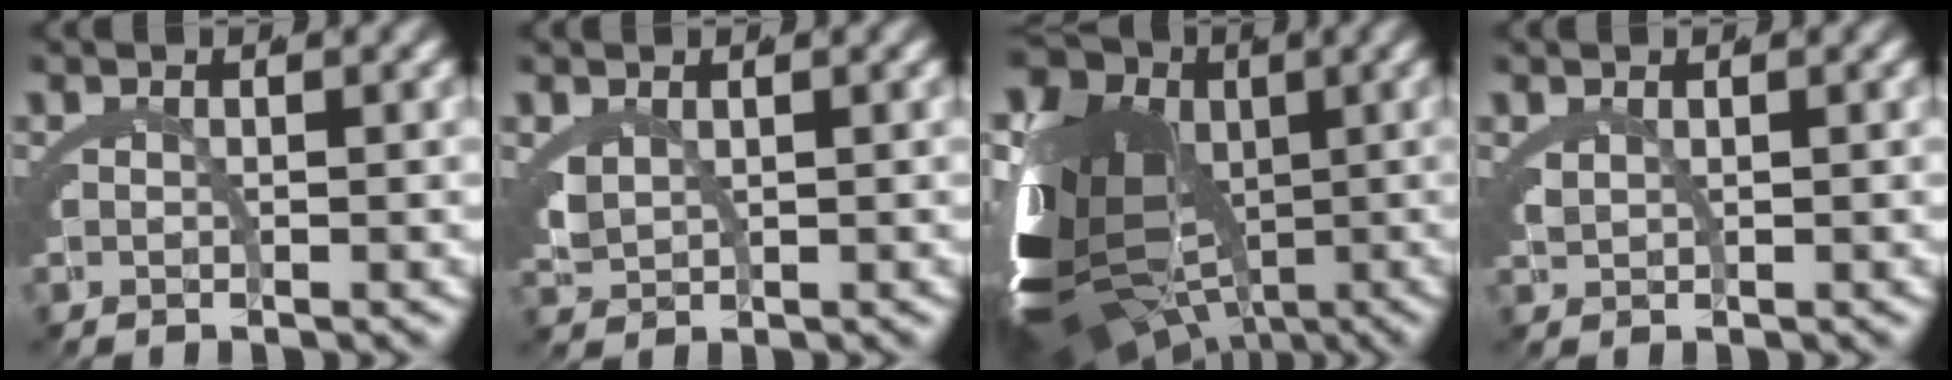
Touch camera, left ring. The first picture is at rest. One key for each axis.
{"total": 1.4, "fx": 0.7, "fy": 0.8, "fz": 1.0, "tx": -0.043, "ty": -0.022, "tz": 0.031}
{"total": 20.4, "fx": -1.4, "fy": 13.4, "fz": 15.3, "tx": -0.277, "ty": -0.067, "tz": 0.001}
{"total": 1.0, "fx": 0.8, "fy": -0.5, "fz": 0.2, "tx": -0.009, "ty": -0.009, "tz": 0.027}